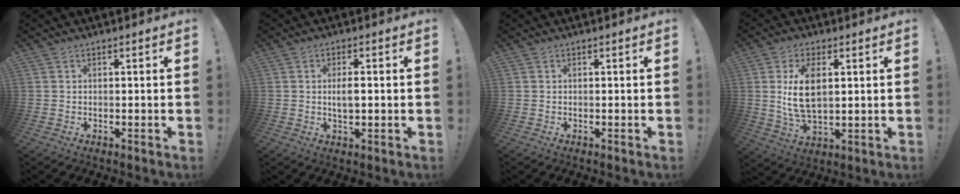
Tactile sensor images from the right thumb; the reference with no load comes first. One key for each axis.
{"total": 3.7, "fx": 0.0, "fy": 1.2, "fz": 3.5, "tx": -0.054, "ty": -0.001, "tz": -0.004}
{"total": 0.0}
{"total": 11.4, "fx": 2.2, "fy": 6.2, "fz": 9.3, "tx": -0.174, "ty": -0.006, "tz": 0.038}